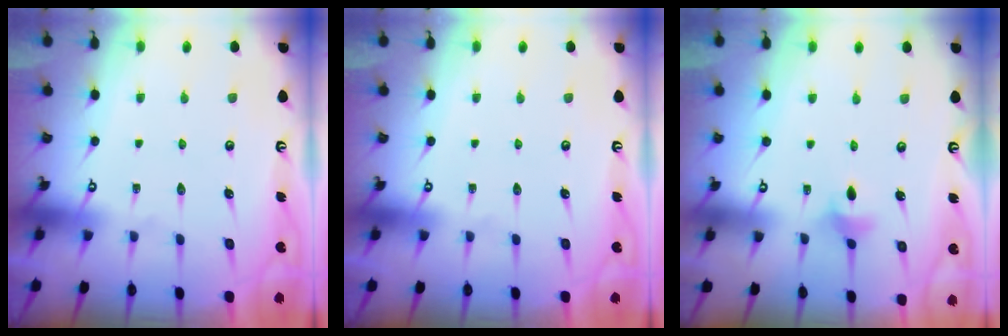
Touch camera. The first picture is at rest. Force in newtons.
{"total": 0.0}
{"total": 4.8, "press": 4.7, "slide": 1.0}